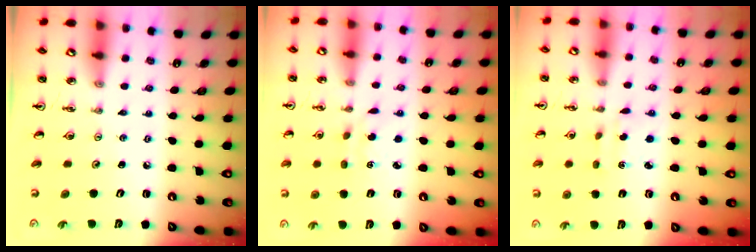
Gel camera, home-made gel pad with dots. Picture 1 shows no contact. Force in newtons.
{"total": 3.3, "press": 3.2, "slide": 0.8}
{"total": 2.3, "press": 2.2, "slide": 0.6}